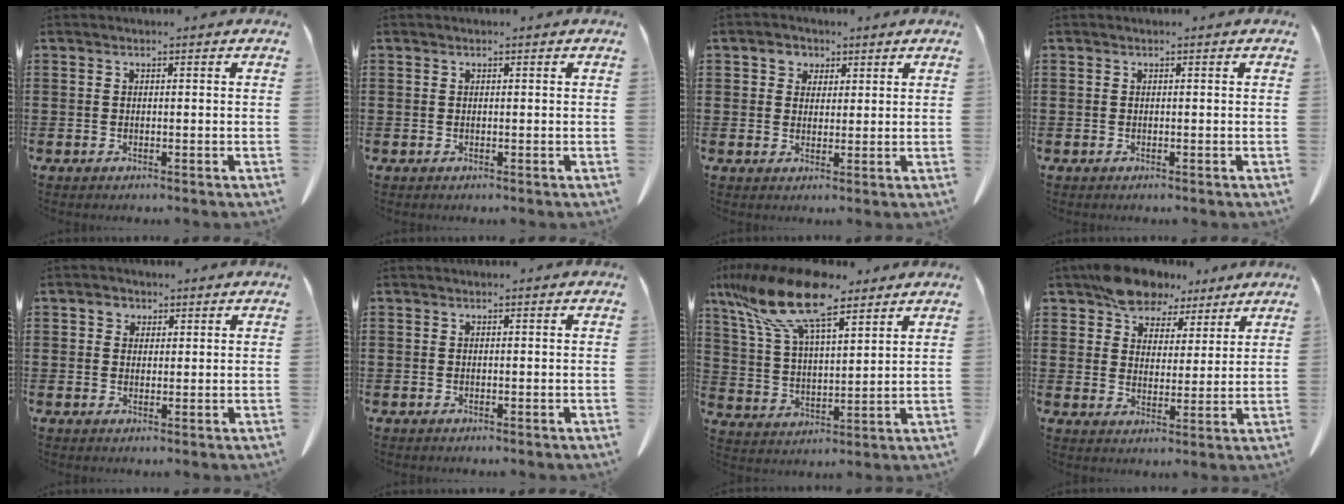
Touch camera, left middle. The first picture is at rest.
{"total": 0.0}
{"total": 2.6, "force": [1.4, 2.1, 0.7], "torque": [-0.025, 0.013, 0.023]}
{"total": 0.0}
{"total": 1.9, "force": [1.1, 1.5, 0.7], "torque": [-0.010, 0.005, 0.017]}
{"total": 0.0}
{"total": 14.5, "force": [10.6, 4.3, 9.0], "torque": [-0.218, -0.035, 0.184]}
{"total": 7.9, "force": [6.7, 3.8, 1.7], "torque": [-0.056, -0.012, 0.128]}